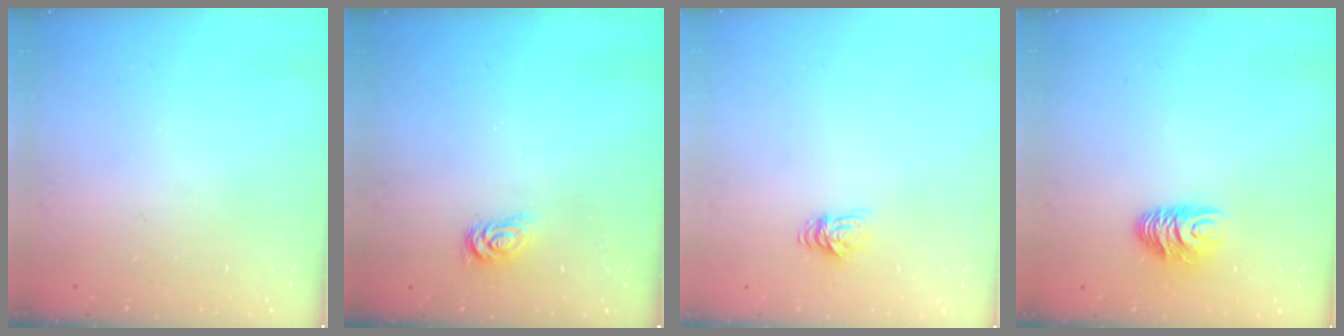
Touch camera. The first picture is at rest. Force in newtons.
{"total": 2.6, "press": 2.6, "slide": 0.4}
{"total": 6.3, "press": 6.3, "slide": 0.6}
{"total": 7.5, "press": 7.5, "slide": 0.7}